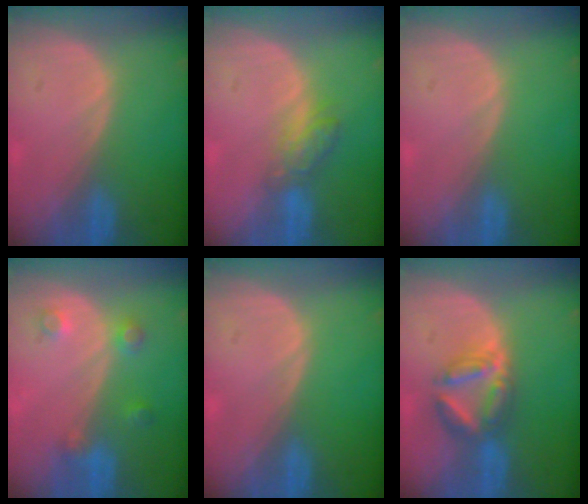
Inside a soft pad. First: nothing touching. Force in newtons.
{"total": 4.2, "press": 4.1, "slide": 0.7}
{"total": 0.0}
{"total": 3.6, "press": 3.3, "slide": 1.5}
{"total": 0.0}
{"total": 5.8, "press": 5.8, "slide": 0.2}